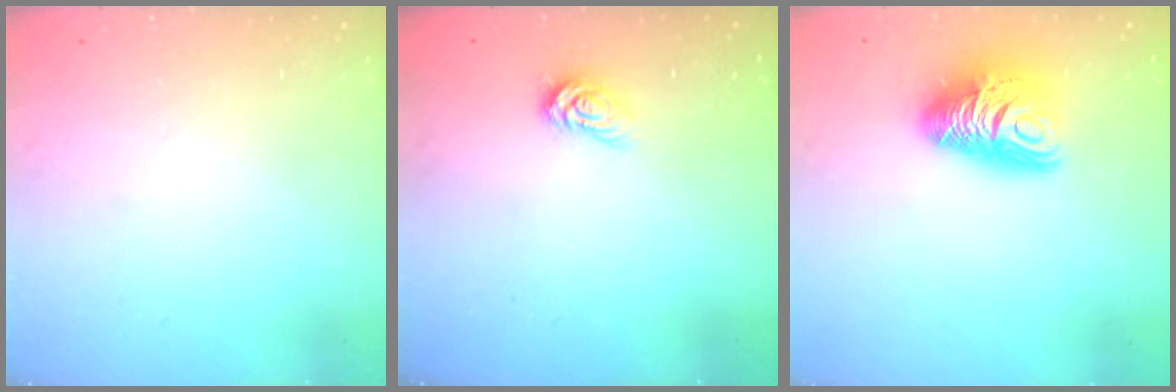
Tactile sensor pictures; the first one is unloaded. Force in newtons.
{"total": 4.0, "press": 3.9, "slide": 0.2}
{"total": 12.4, "press": 12.3, "slide": 1.4}